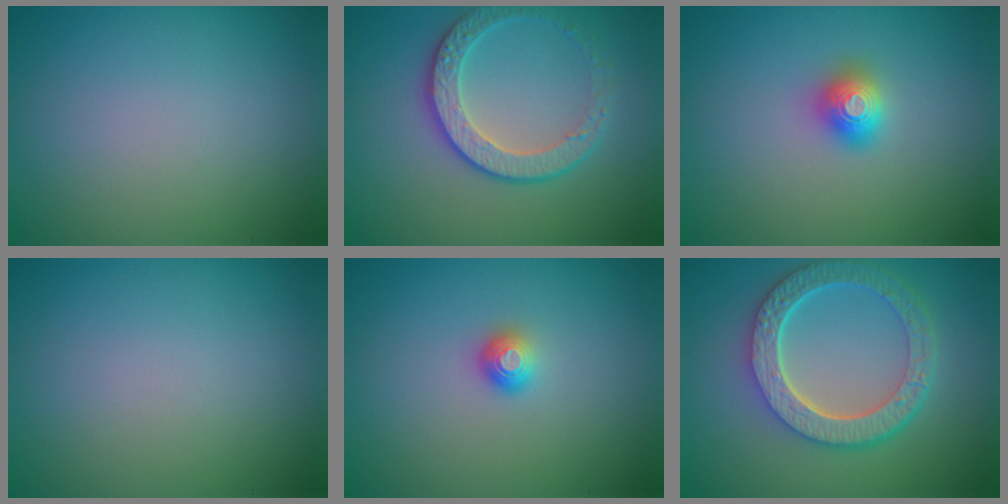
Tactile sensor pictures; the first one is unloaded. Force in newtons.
{"total": 3.9, "press": 3.4, "slide": 1.7}
{"total": 2.0, "press": 2.0, "slide": 0.1}
{"total": 0.0}
{"total": 1.3, "press": 1.2, "slide": 0.7}
{"total": 6.8, "press": 5.0, "slide": 4.6}